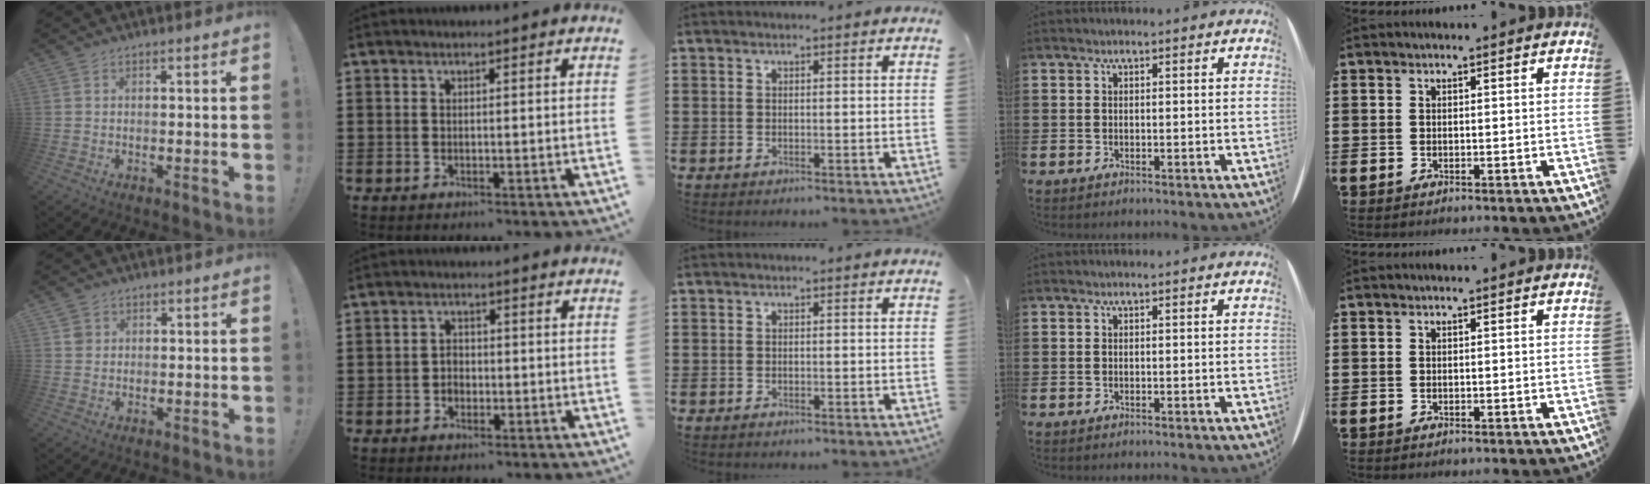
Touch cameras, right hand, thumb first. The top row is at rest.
{"thumb": {"total": 2.1, "force": [0.9, 1.8, 0.5], "torque": [0.004, -0.003, 0.015]}, "index": {"total": 1.9, "force": [-0.7, 1.5, 1.0], "torque": [-0.021, 0.003, -0.015]}}